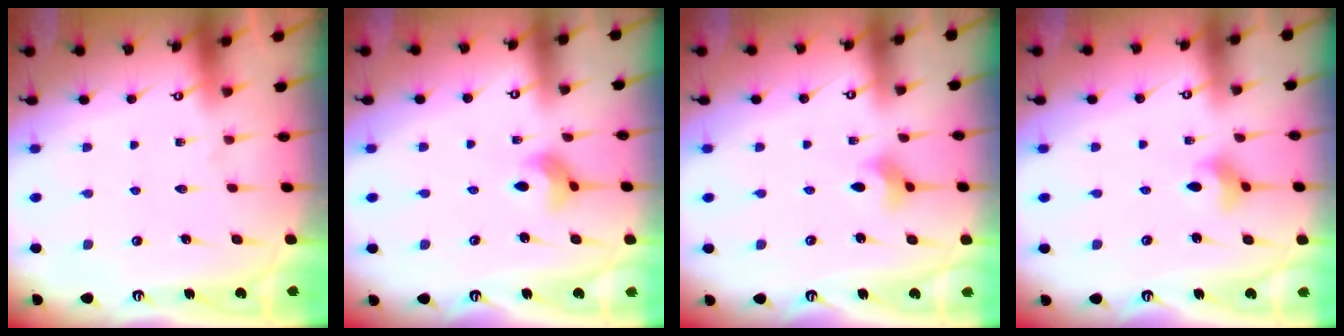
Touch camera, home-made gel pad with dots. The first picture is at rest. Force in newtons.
{"total": 5.2, "press": 5.2, "slide": 0.4}
{"total": 2.9, "press": 2.9, "slide": 0.4}
{"total": 3.3, "press": 3.3, "slide": 0.3}